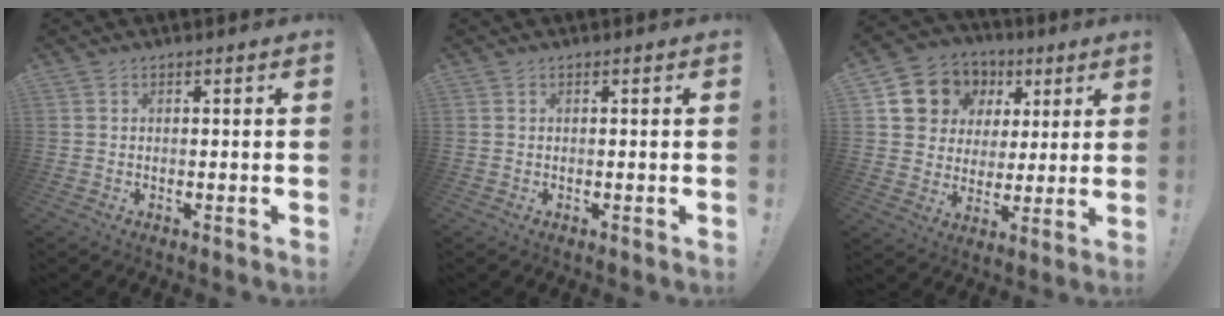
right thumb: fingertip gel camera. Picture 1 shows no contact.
{"total": 0.0}
{"total": 11.4, "force": [4.8, 9.9, 2.8], "torque": [-0.051, -0.027, 0.107]}